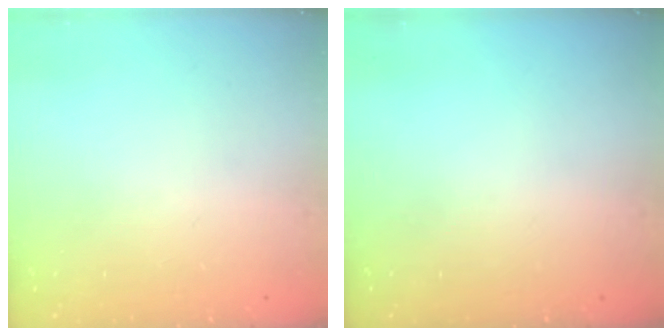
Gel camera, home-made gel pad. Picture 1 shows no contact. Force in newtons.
{"total": 0.0}